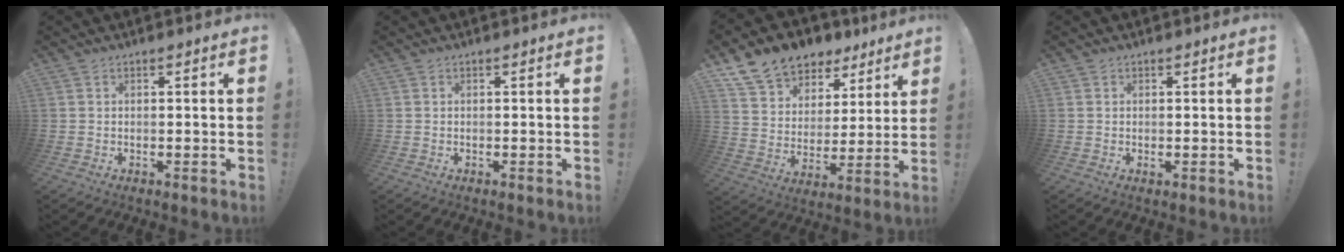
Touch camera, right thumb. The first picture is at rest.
{"total": 0.0}
{"total": 11.9, "force": [8.7, 7.6, 3.0], "torque": [-0.059, -0.067, 0.167]}
{"total": 0.0}